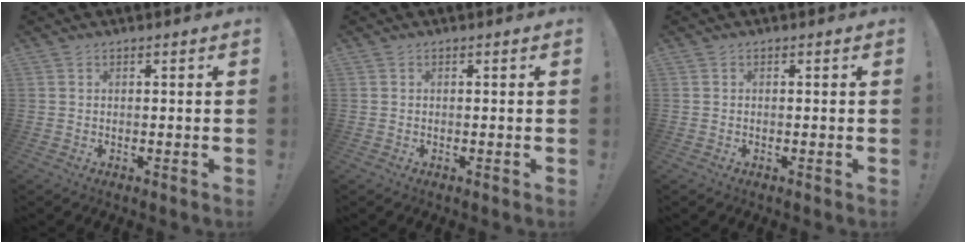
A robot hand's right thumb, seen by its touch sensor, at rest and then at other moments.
{"total": 0.0}
{"total": 0.0}